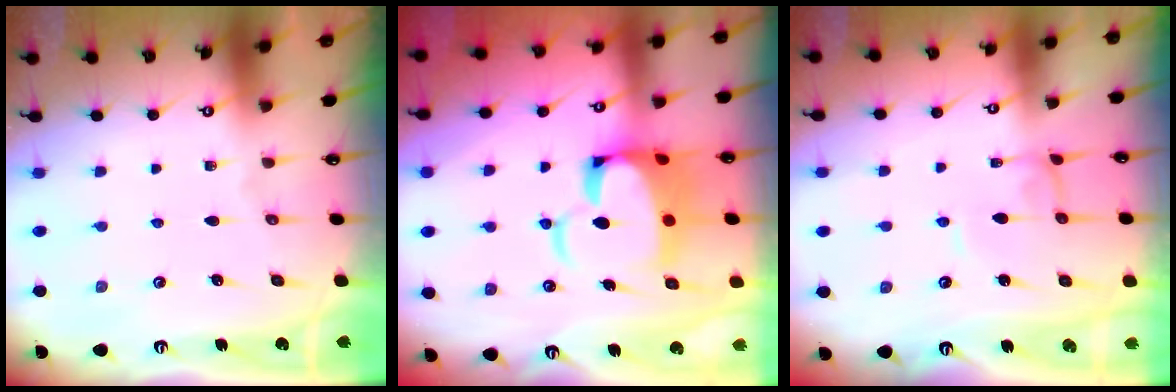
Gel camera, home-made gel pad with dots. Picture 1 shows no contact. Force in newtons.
{"total": 10.5, "press": 10.4, "slide": 1.6}
{"total": 1.1, "press": 1.0, "slide": 0.3}